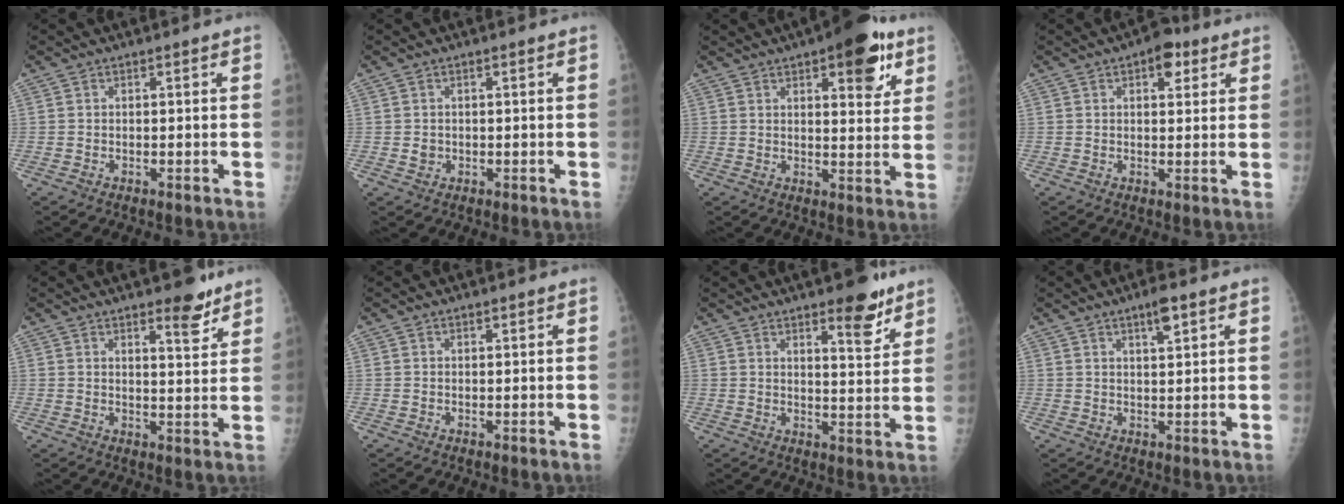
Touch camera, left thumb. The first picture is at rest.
{"total": 1.3, "force": [0.0, 1.2, 0.5], "torque": [-0.002, 0.001, 0.004]}
{"total": 12.0, "force": [6.3, 4.6, 9.2], "torque": [-0.087, -0.024, 0.078]}
{"total": 5.4, "force": [2.7, 2.9, 3.7], "torque": [-0.025, -0.006, 0.031]}
{"total": 6.0, "force": [4.3, 1.6, 3.9], "torque": [-0.039, -0.030, 0.058]}
{"total": 0.5, "force": [0.4, 0.2, 0.3], "torque": [-0.004, -0.002, 0.007]}
{"total": 8.4, "force": [5.6, 2.4, 5.7], "torque": [-0.059, -0.038, 0.079]}
{"total": 4.0, "force": [2.4, 0.9, 3.1], "torque": [-0.047, -0.011, 0.040]}